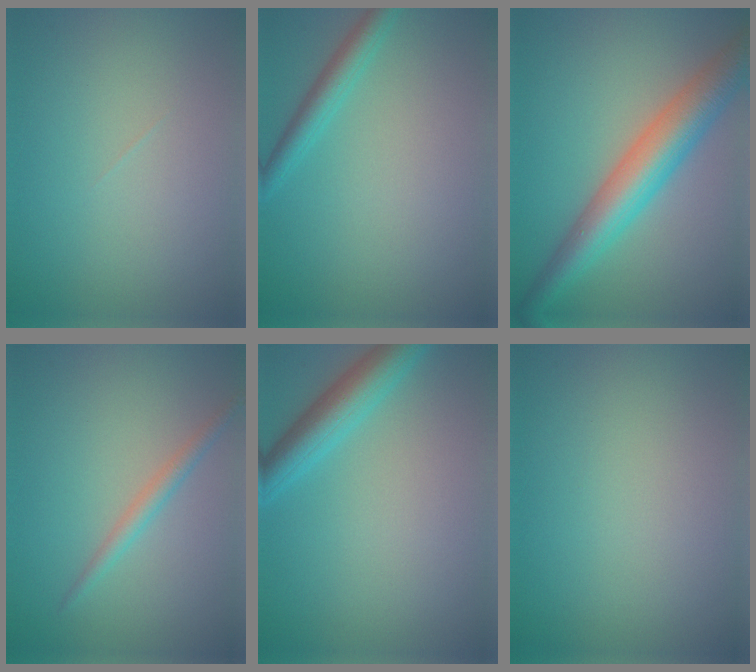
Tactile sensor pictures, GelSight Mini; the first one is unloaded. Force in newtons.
{"total": 2.3, "press": 2.3, "slide": 0.2}
{"total": 7.0, "press": 7.0, "slide": 0.0}
{"total": 1.6, "press": 1.6, "slide": 0.1}
{"total": 4.2, "press": 4.2, "slide": 0.1}
{"total": 0.0}